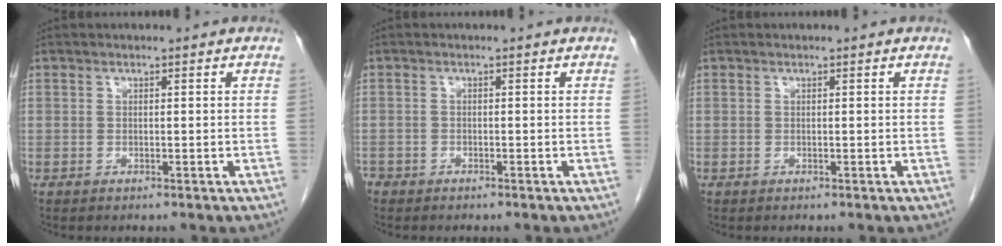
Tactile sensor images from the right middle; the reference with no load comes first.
{"total": 1.7, "force": [-1.4, 1.0, 0.3], "torque": [-0.003, 0.002, -0.025]}
{"total": 0.0}